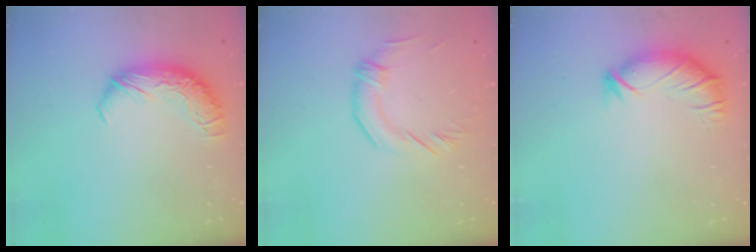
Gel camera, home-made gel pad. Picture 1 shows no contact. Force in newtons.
{"total": 2.3, "press": 1.9, "slide": 1.4}
{"total": 3.0, "press": 2.3, "slide": 1.9}